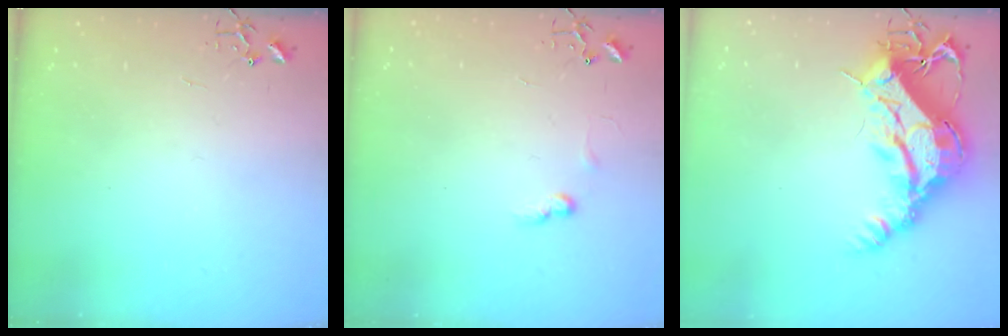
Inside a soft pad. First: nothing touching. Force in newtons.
{"total": 5.5, "press": 5.5, "slide": 0.8}
{"total": 20.3, "press": 20.2, "slide": 2.1}